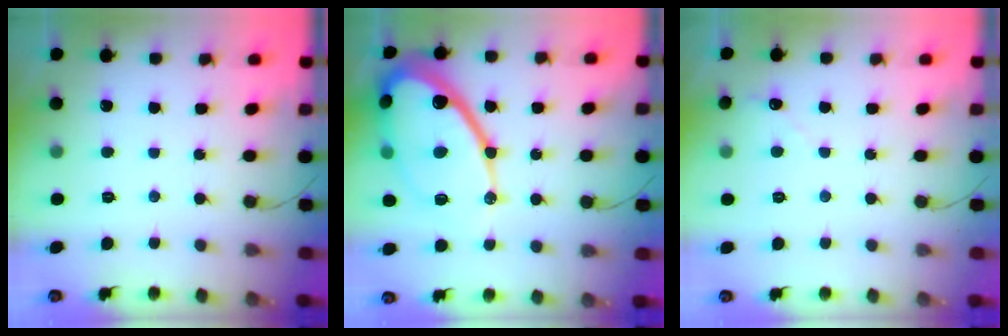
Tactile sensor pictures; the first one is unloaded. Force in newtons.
{"total": 25.8, "press": 25.7, "slide": 2.5}
{"total": 2.7, "press": 2.7, "slide": 0.3}